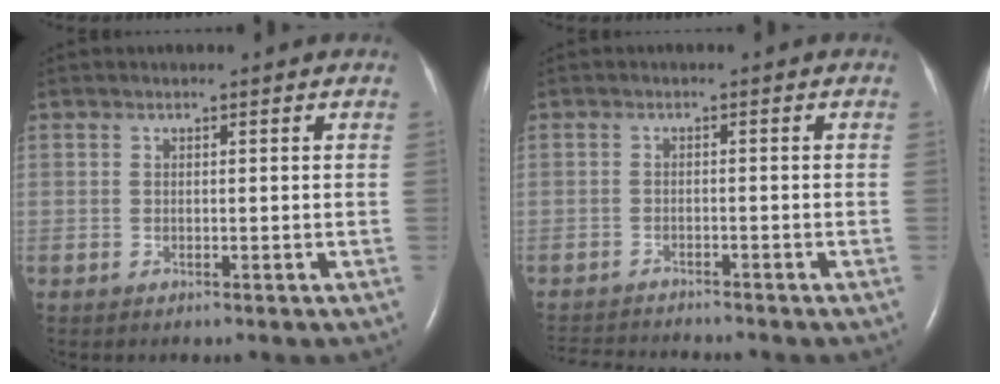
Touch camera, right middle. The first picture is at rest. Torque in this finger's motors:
{"motor_torque": [-0.18, 0.07, -0.02, -0.01]}